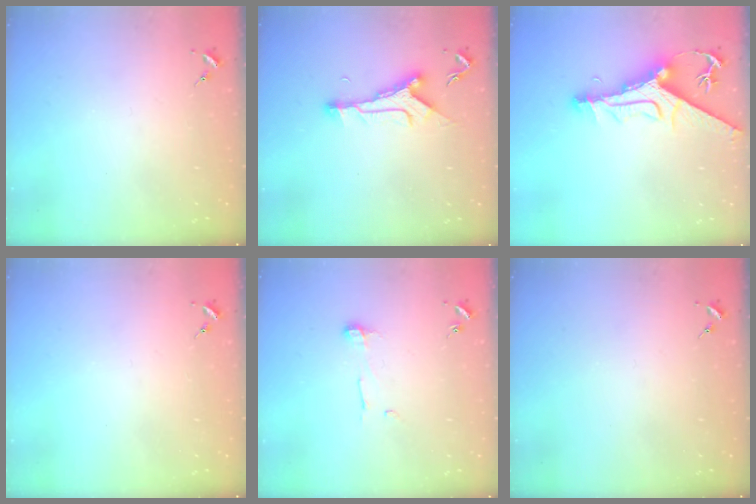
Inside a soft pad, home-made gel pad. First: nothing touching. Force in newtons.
{"total": 9.9, "press": 9.9, "slide": 0.7}
{"total": 13.3, "press": 13.2, "slide": 1.4}
{"total": 0.0}
{"total": 5.4, "press": 5.4, "slide": 0.2}
{"total": 0.0}